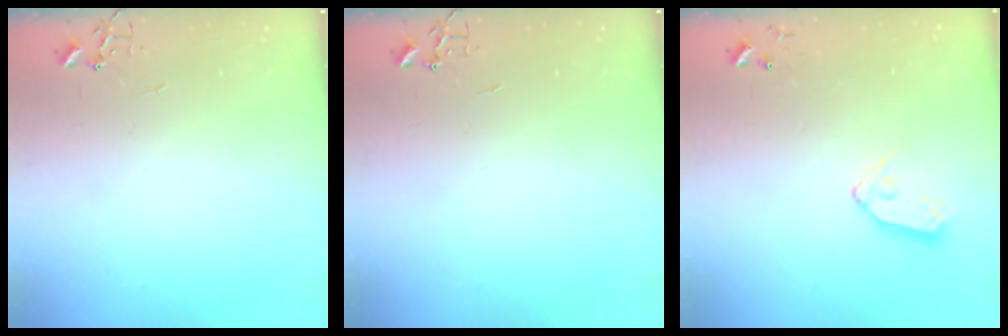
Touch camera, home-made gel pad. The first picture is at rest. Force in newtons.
{"total": 0.0}
{"total": 8.0, "press": 8.0, "slide": 0.5}